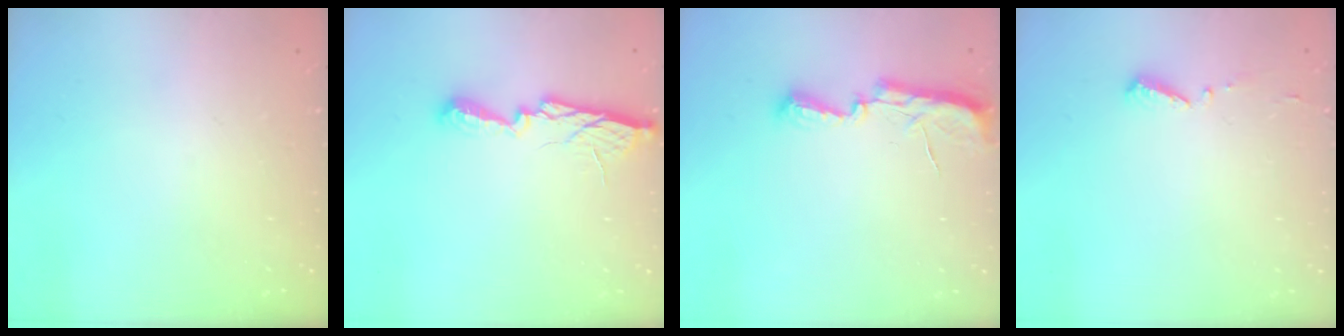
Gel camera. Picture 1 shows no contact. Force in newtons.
{"total": 9.7, "press": 9.7, "slide": 0.9}
{"total": 8.8, "press": 8.2, "slide": 3.2}
{"total": 4.7, "press": 4.7, "slide": 0.4}